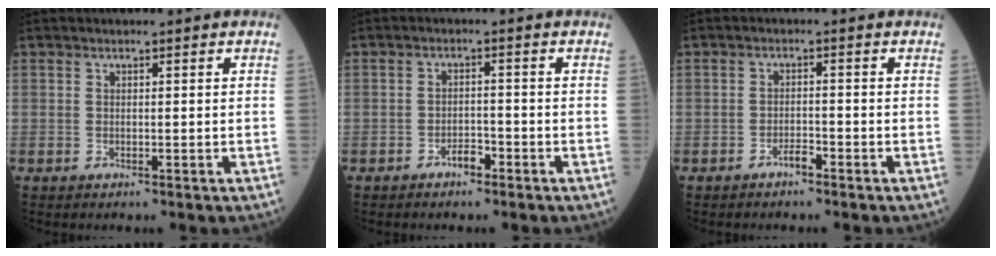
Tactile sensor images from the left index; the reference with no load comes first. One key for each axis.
{"total": 2.2, "fx": -1.6, "fy": 0.8, "fz": 1.2, "tx": -0.019, "ty": 0.002, "tz": -0.028}
{"total": 1.7, "fx": -1.4, "fy": 0.2, "fz": 1.0, "tx": -0.016, "ty": 0.000, "tz": -0.024}